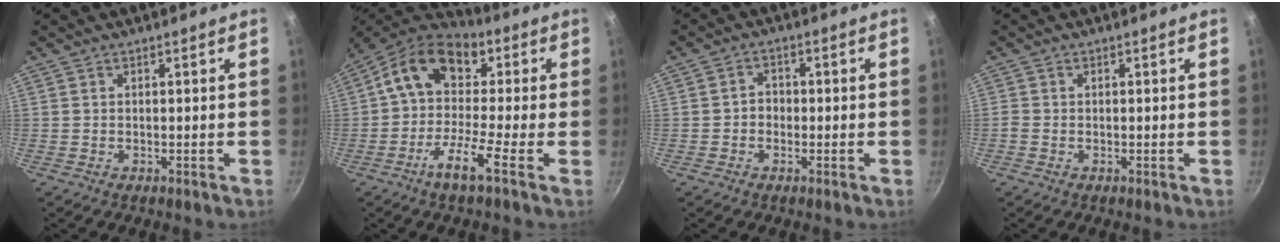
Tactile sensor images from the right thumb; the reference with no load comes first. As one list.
[{"total": 13.4, "force": [-1.2, 7.1, 11.3], "torque": [-0.189, 0.043, -0.049]}, {"total": 2.6, "force": [-0.6, 2.3, 1.1], "torque": [0.000, 0.012, -0.012]}, {"total": 0.6, "force": [-0.2, 0.5, 0.3], "torque": [-0.007, 0.002, -0.004]}]